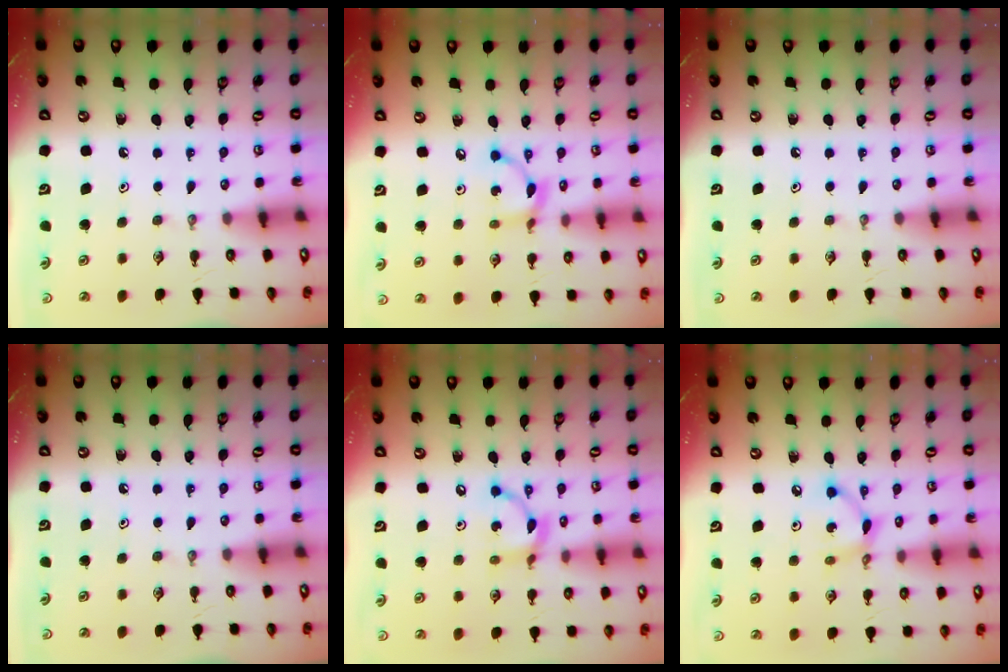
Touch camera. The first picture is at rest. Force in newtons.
{"total": 7.9, "press": 7.9, "slide": 0.2}
{"total": 0.0}
{"total": 0.0}
{"total": 9.8, "press": 9.8, "slide": 0.5}
{"total": 7.9, "press": 7.9, "slide": 0.3}